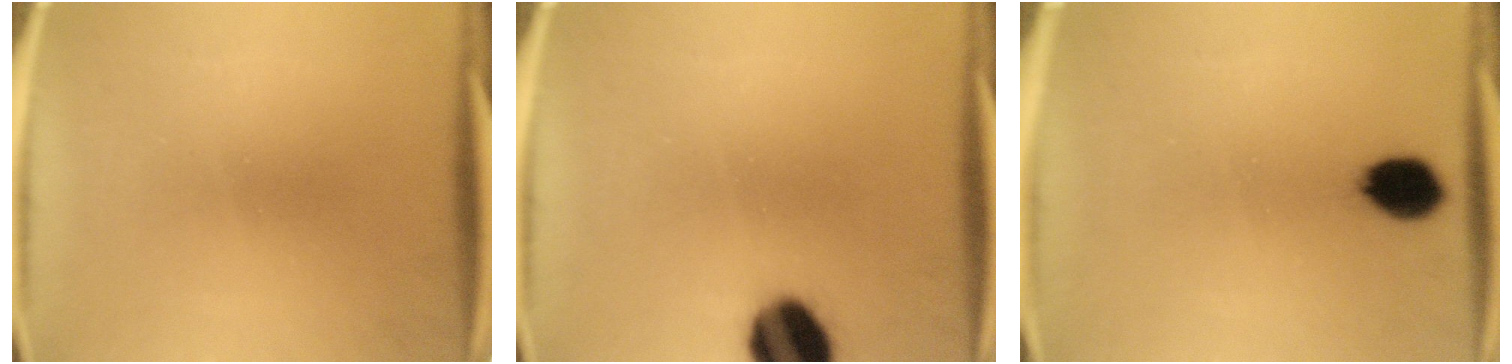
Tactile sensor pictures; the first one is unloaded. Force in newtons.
{"total": 12.7}
{"total": 7.5}